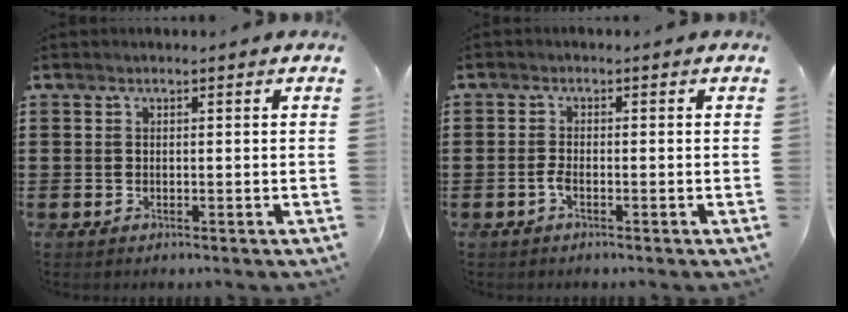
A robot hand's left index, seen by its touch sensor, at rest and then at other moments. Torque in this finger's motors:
{"motor_torque": [0.32, 0.19, 0.12, 0.05]}